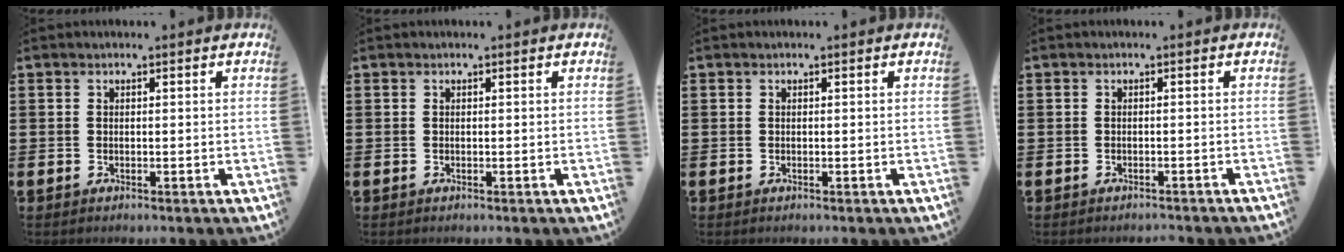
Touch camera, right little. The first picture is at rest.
{"total": 0.0}
{"total": 0.0}
{"total": 0.7, "force": [-0.7, -0.1, 0.1], "torque": [-0.001, -0.001, -0.014]}